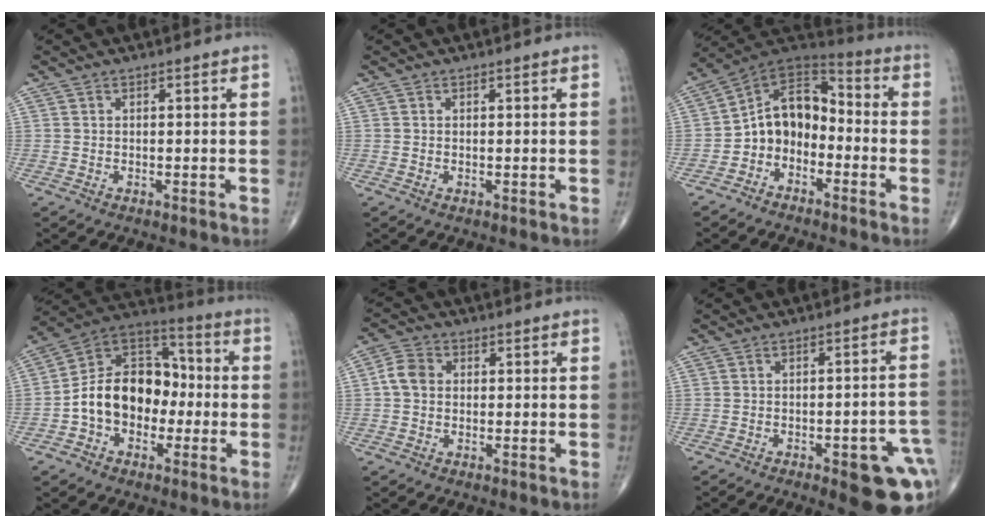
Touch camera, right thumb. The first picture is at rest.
{"total": 0.0}
{"total": 10.9, "force": [-3.1, 8.0, 6.6], "torque": [-0.080, 0.070, -0.071]}
{"total": 16.0, "force": [-2.5, 11.6, 10.7], "torque": [-0.143, 0.049, -0.053]}
{"total": 4.3, "force": [0.1, 3.5, 2.6], "torque": [-0.045, 0.012, -0.005]}
{"total": 13.6, "force": [-5.8, 4.2, 11.6], "torque": [-0.091, 0.036, -0.056]}